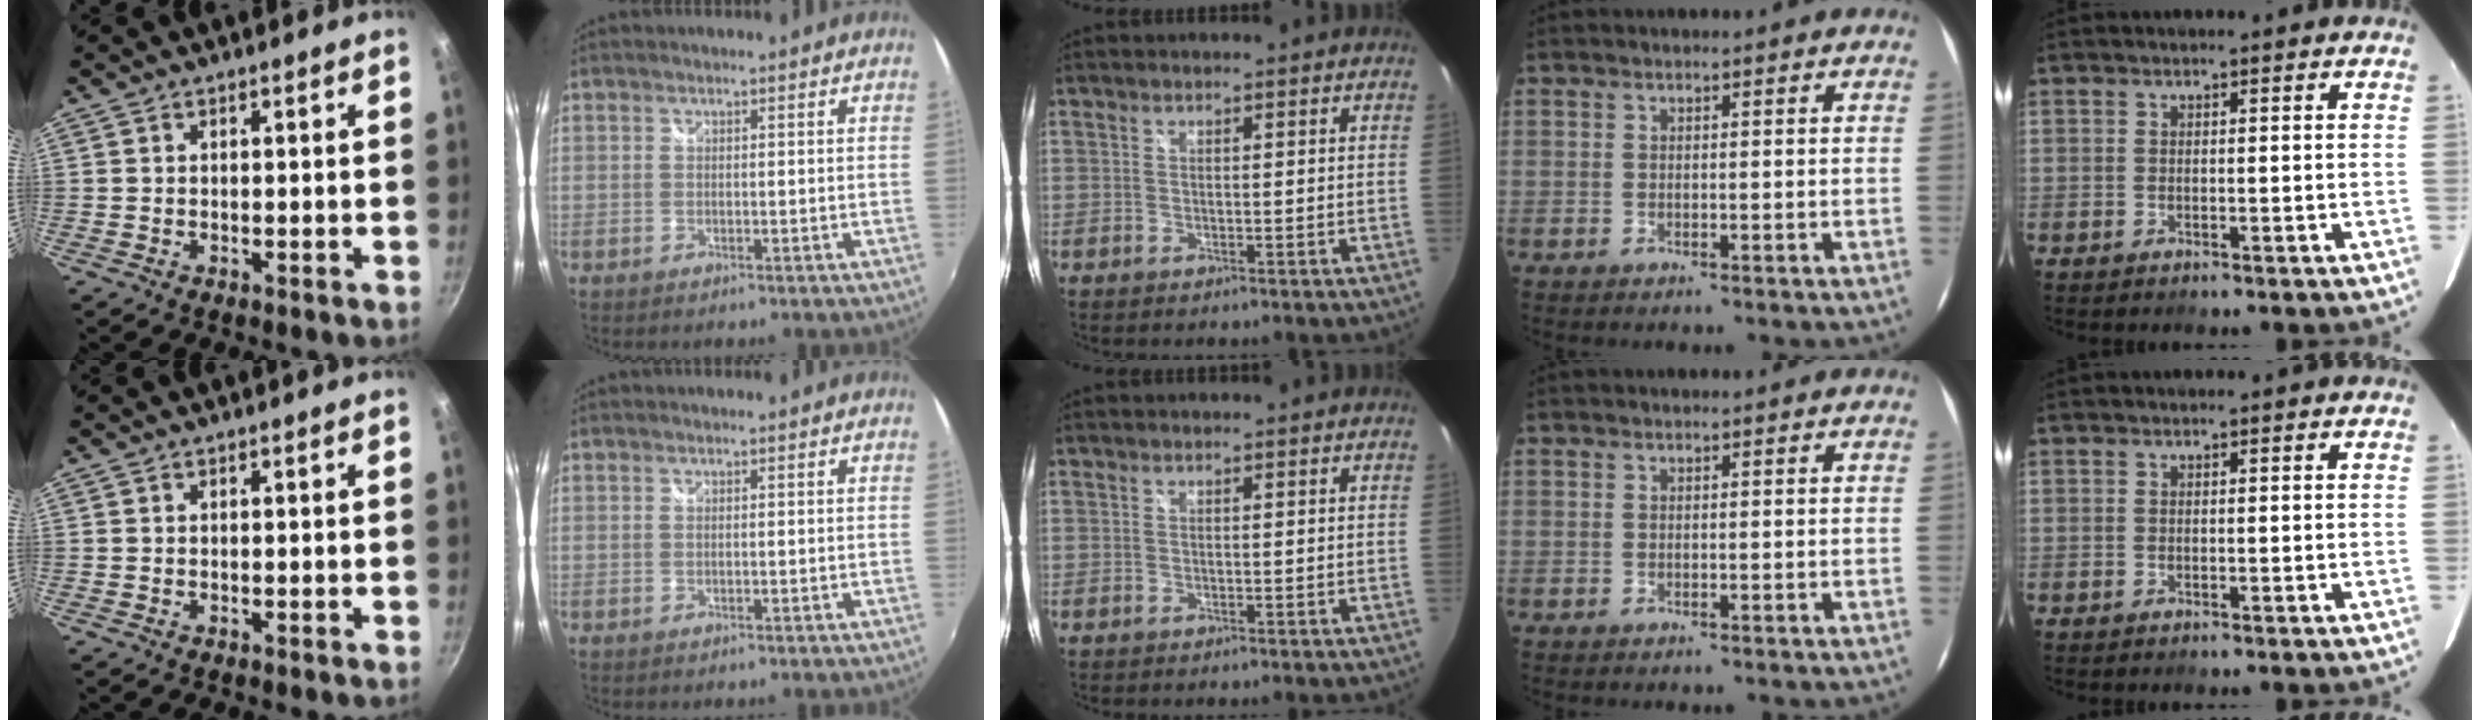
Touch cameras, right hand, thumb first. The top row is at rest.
{}